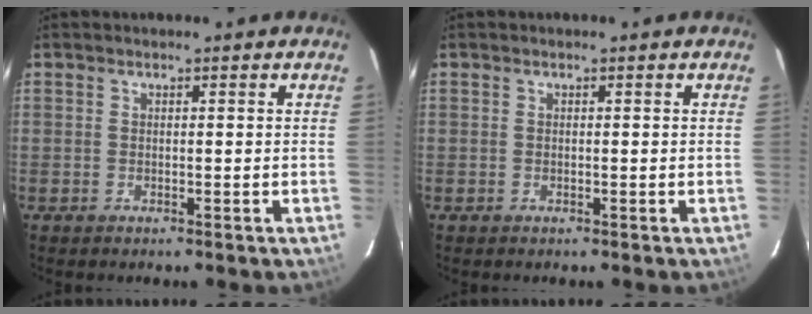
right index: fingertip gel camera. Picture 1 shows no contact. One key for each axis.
{"total": 0.0}